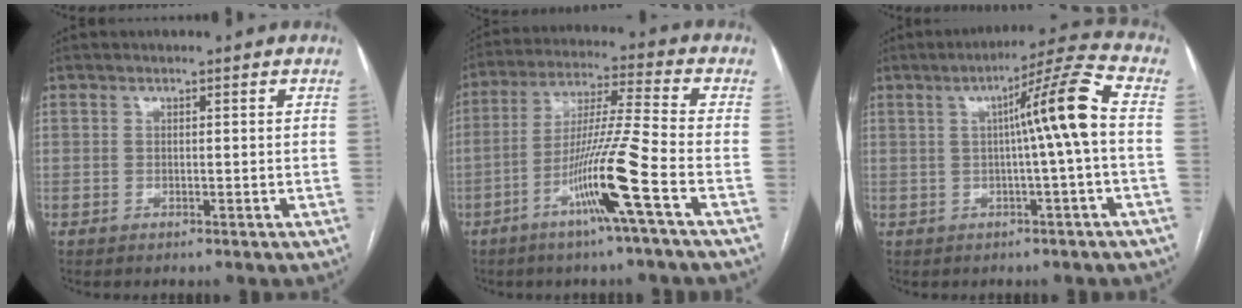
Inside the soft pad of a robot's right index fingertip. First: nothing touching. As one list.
[{"total": 12.4, "force": [-5.4, -1.8, 11.0], "torque": [-0.209, -0.006, -0.104]}, {"total": 9.4, "force": [0.3, -1.4, 9.3], "torque": [-0.139, 0.017, 0.005]}]